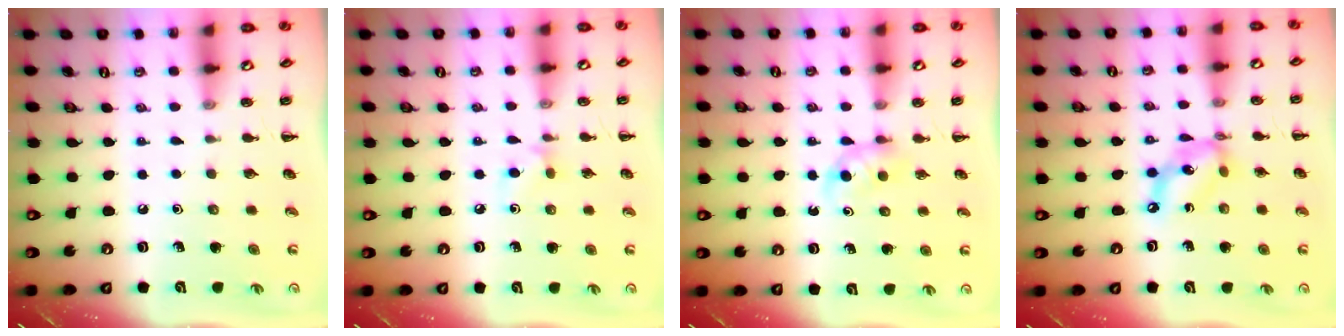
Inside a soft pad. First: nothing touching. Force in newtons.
{"total": 5.3, "press": 5.0, "slide": 1.5}
{"total": 3.8, "press": 3.4, "slide": 1.7}
{"total": 9.7, "press": 9.4, "slide": 2.4}